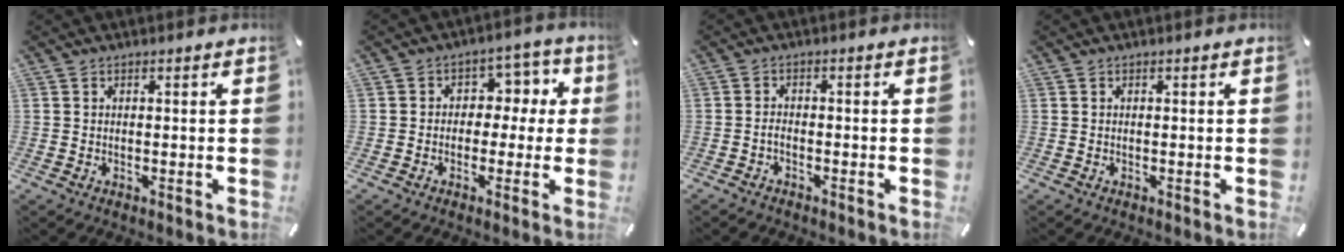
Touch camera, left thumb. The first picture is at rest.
{"total": 7.2, "force": [-0.1, 6.3, 3.3], "torque": [-0.032, 0.005, -0.009]}
{"total": 1.7, "force": [-1.1, 0.8, 1.0], "torque": [-0.020, 0.007, -0.023]}
{"total": 0.0}